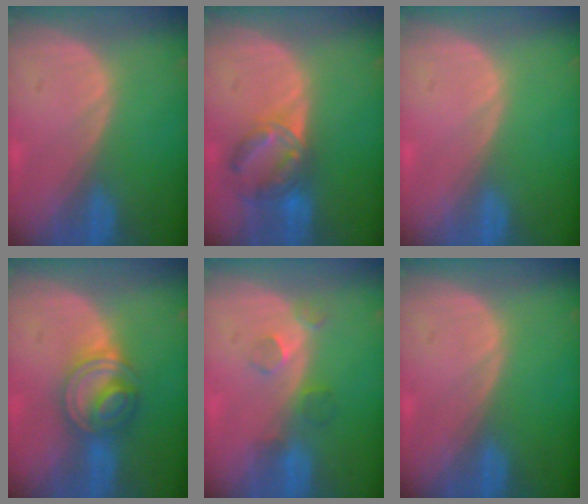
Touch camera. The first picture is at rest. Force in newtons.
{"total": 7.1, "press": 6.1, "slide": 3.6}
{"total": 0.0}
{"total": 6.3, "press": 6.1, "slide": 1.6}
{"total": 3.6, "press": 3.2, "slide": 1.7}
{"total": 0.0}